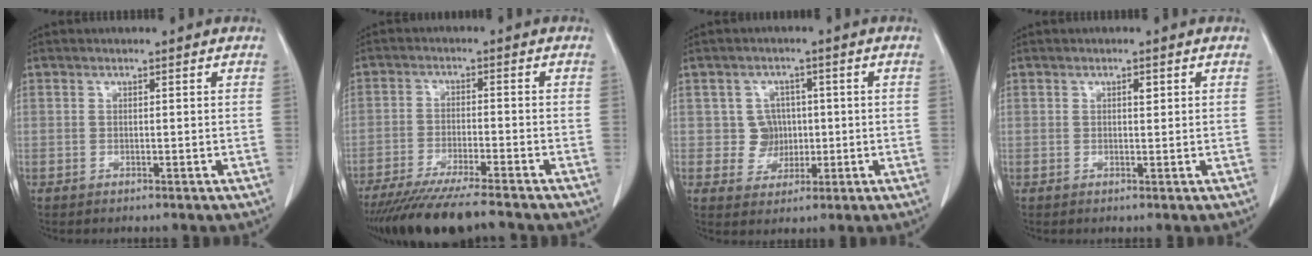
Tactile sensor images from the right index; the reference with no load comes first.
{"total": 12.3, "force": [-10.7, 0.2, 6.1], "torque": [-0.086, -0.029, -0.172]}
{"total": 4.3, "force": [0.2, 4.2, 0.8], "torque": [-0.002, 0.011, 0.009]}
{"total": 0.9, "force": [0.4, 0.4, 0.7], "torque": [-0.012, 0.000, 0.004]}